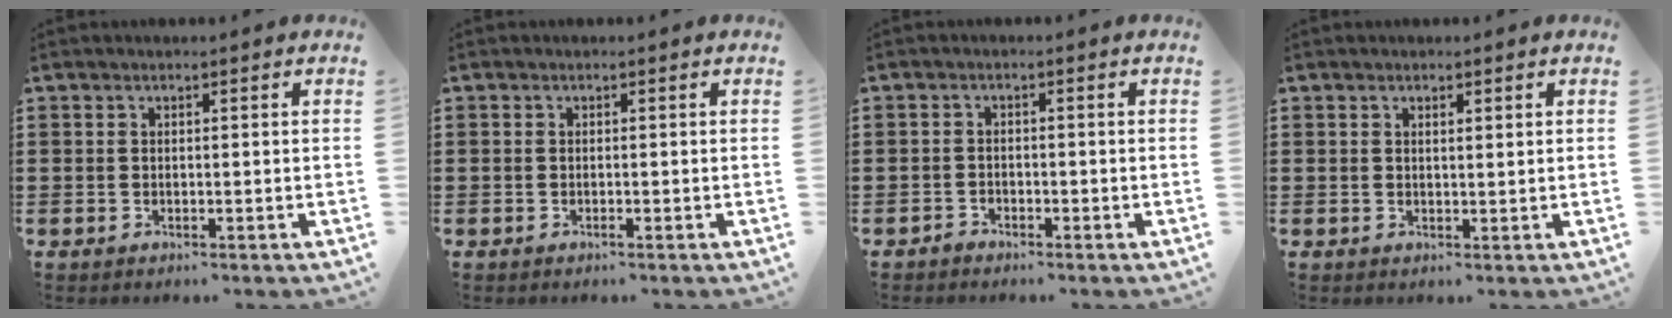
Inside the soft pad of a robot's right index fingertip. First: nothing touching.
{"total": 0.5, "force": [-0.3, -0.1, 0.5], "torque": [-0.007, -0.003, -0.005]}
{"total": 1.2, "force": [-1.1, 0.5, 0.0], "torque": [-0.005, 0.001, -0.023]}
{"total": 0.7, "force": [0.4, 0.2, 0.5], "torque": [-0.011, 0.002, 0.007]}